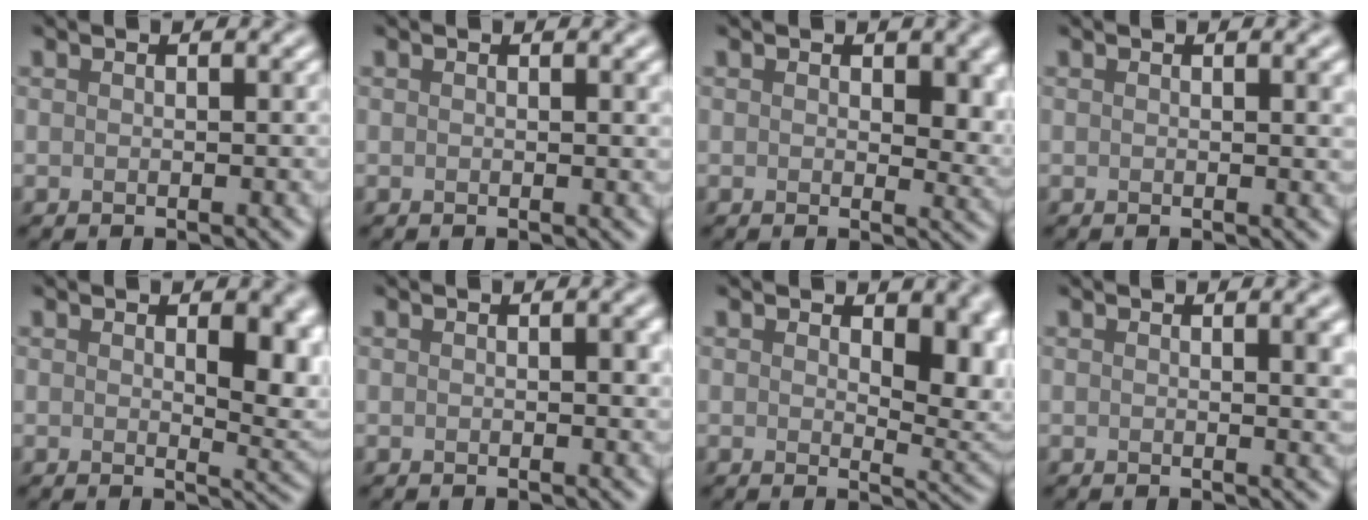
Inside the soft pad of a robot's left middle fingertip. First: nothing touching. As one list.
[{"total": 0.6, "force": [0.3, 0.1, 0.5], "torque": [-0.003, 0.002, 0.004]}, {"total": 3.6, "force": [0.9, 2.1, 2.8], "torque": [-0.031, -0.007, 0.013]}, {"total": 1.4, "force": [0.4, 0.4, 1.3], "torque": [-0.012, 0.002, 0.004]}, {"total": 4.6, "force": [1.0, 1.9, 4.1], "torque": [-0.043, -0.005, 0.019]}, {"total": 1.1, "force": [0.2, 0.3, 1.0], "torque": [-0.013, 0.001, 0.003]}, {"total": 4.8, "force": [1.5, 2.5, 3.9], "torque": [-0.043, -0.008, 0.027]}, {"total": 3.0, "force": [0.7, 1.0, 2.7], "torque": [-0.024, 0.004, 0.007]}]